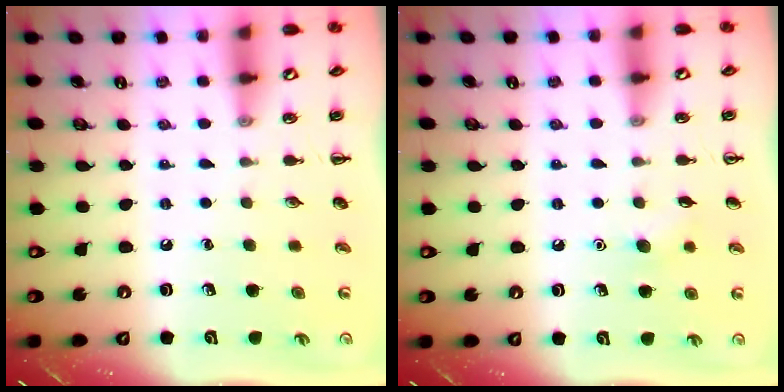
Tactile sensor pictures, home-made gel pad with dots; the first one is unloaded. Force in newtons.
{"total": 5.2, "press": 5.0, "slide": 1.6}